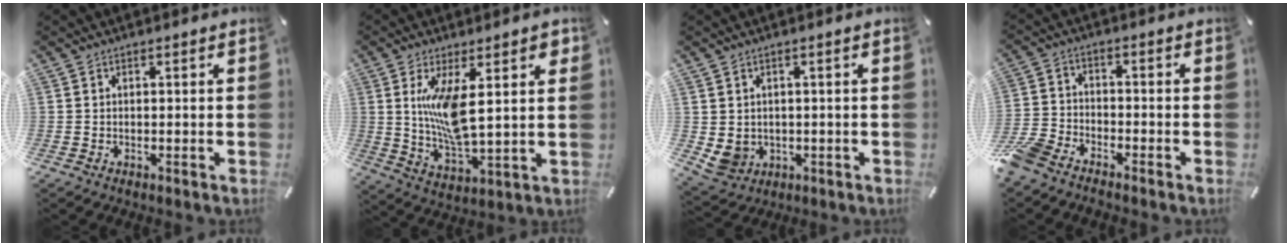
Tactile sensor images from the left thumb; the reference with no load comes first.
{"total": 12.6, "force": [4.0, 4.4, 11.1], "torque": [-0.223, -0.022, 0.059]}
{"total": 4.2, "force": [0.5, 4.1, 1.0], "torque": [-0.044, -0.004, 0.010]}
{"total": 7.0, "force": [-6.2, 2.6, 1.9], "torque": [-0.058, 0.020, -0.128]}